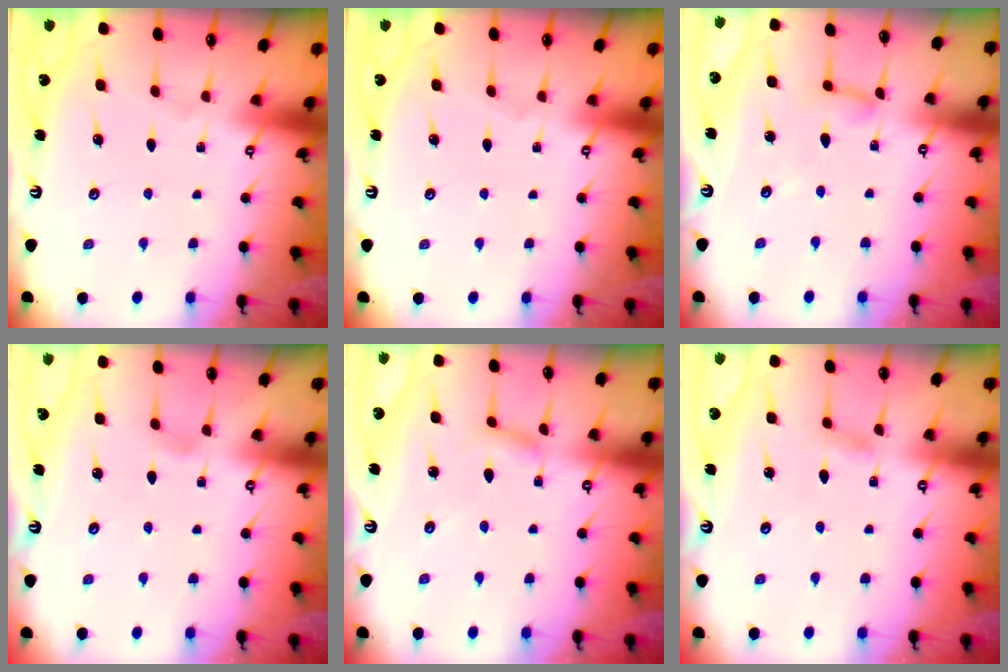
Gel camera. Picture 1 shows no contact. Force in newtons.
{"total": 0.0}
{"total": 5.2, "press": 5.2, "slide": 0.4}
{"total": 2.1, "press": 2.1, "slide": 0.2}
{"total": 2.2, "press": 2.2, "slide": 0.3}
{"total": 2.4, "press": 2.4, "slide": 0.3}